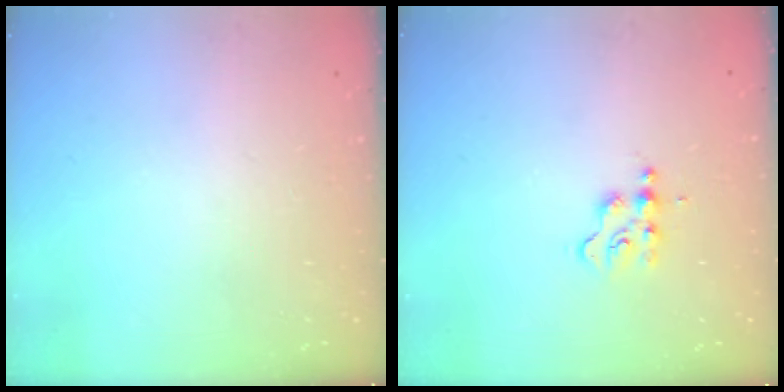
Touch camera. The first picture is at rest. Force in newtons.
{"total": 3.0, "press": 3.0, "slide": 0.4}